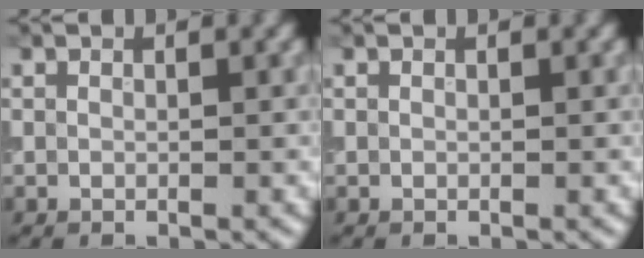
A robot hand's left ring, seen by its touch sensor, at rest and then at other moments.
{"total": 0.0}